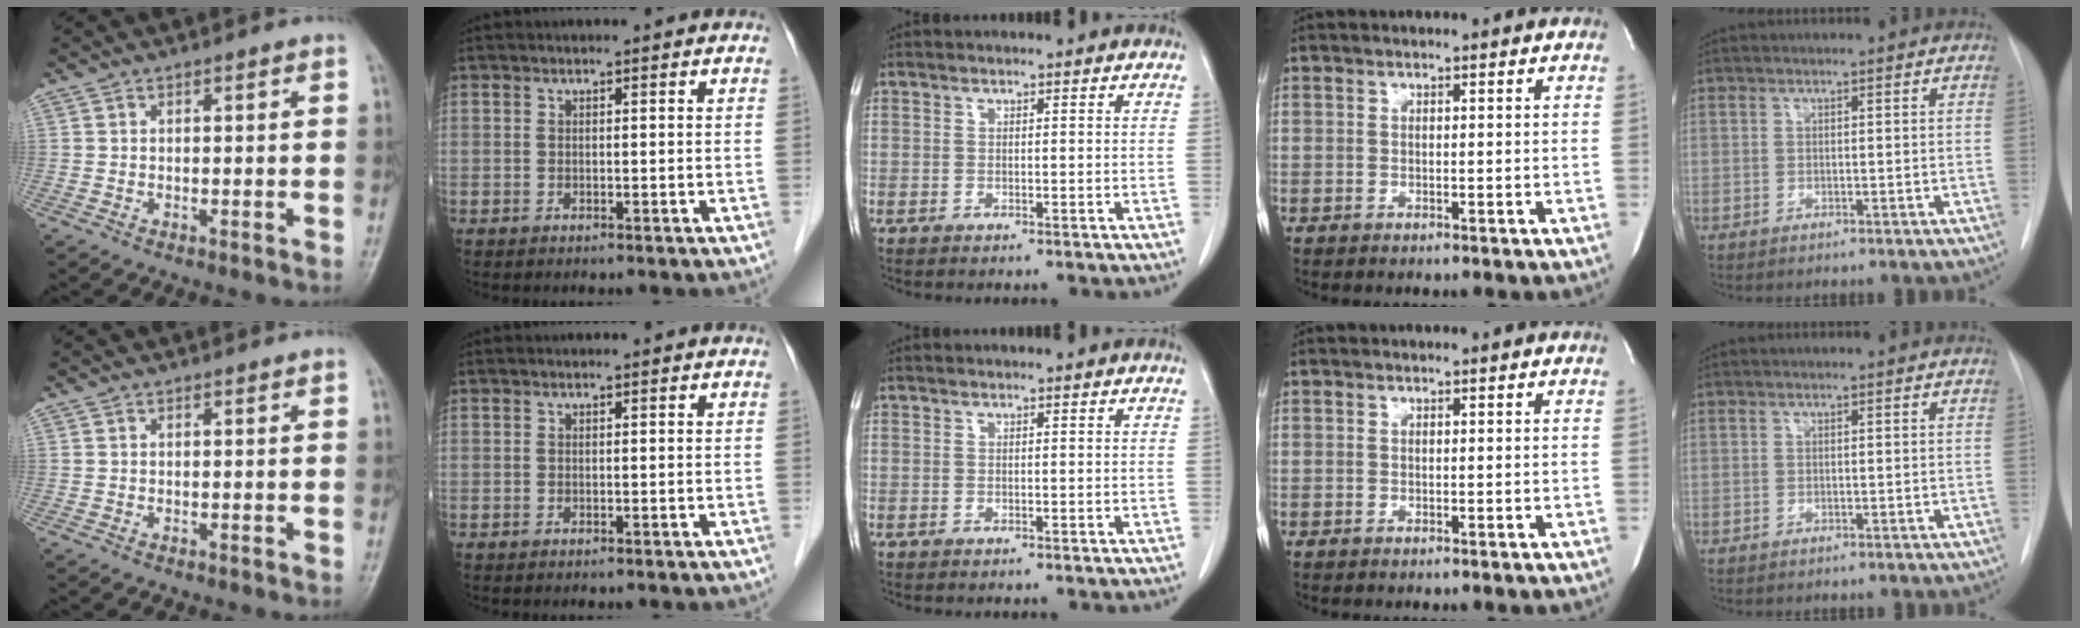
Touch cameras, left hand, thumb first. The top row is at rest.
{}